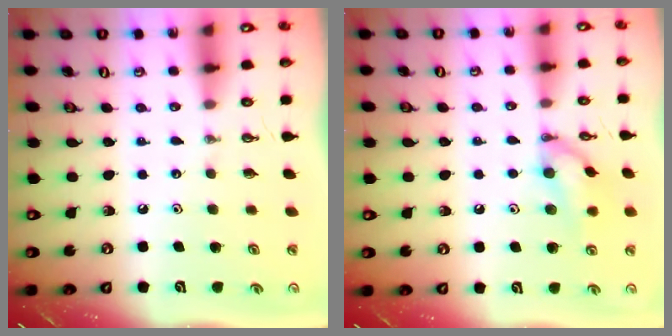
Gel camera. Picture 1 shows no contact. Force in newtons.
{"total": 11.7, "press": 11.6, "slide": 0.5}